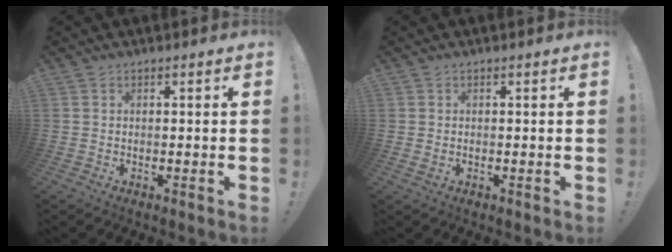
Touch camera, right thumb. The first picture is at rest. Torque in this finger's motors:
{"motor_torque": [-0.01, 0.14, 0.55, 0.10, -0.03]}